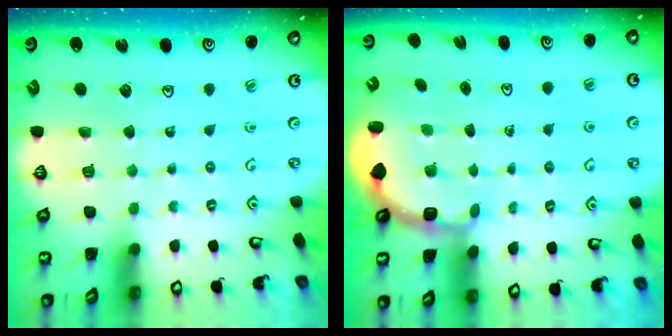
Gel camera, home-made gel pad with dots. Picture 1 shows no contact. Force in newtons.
{"total": 2.7, "press": 2.1, "slide": 1.7}